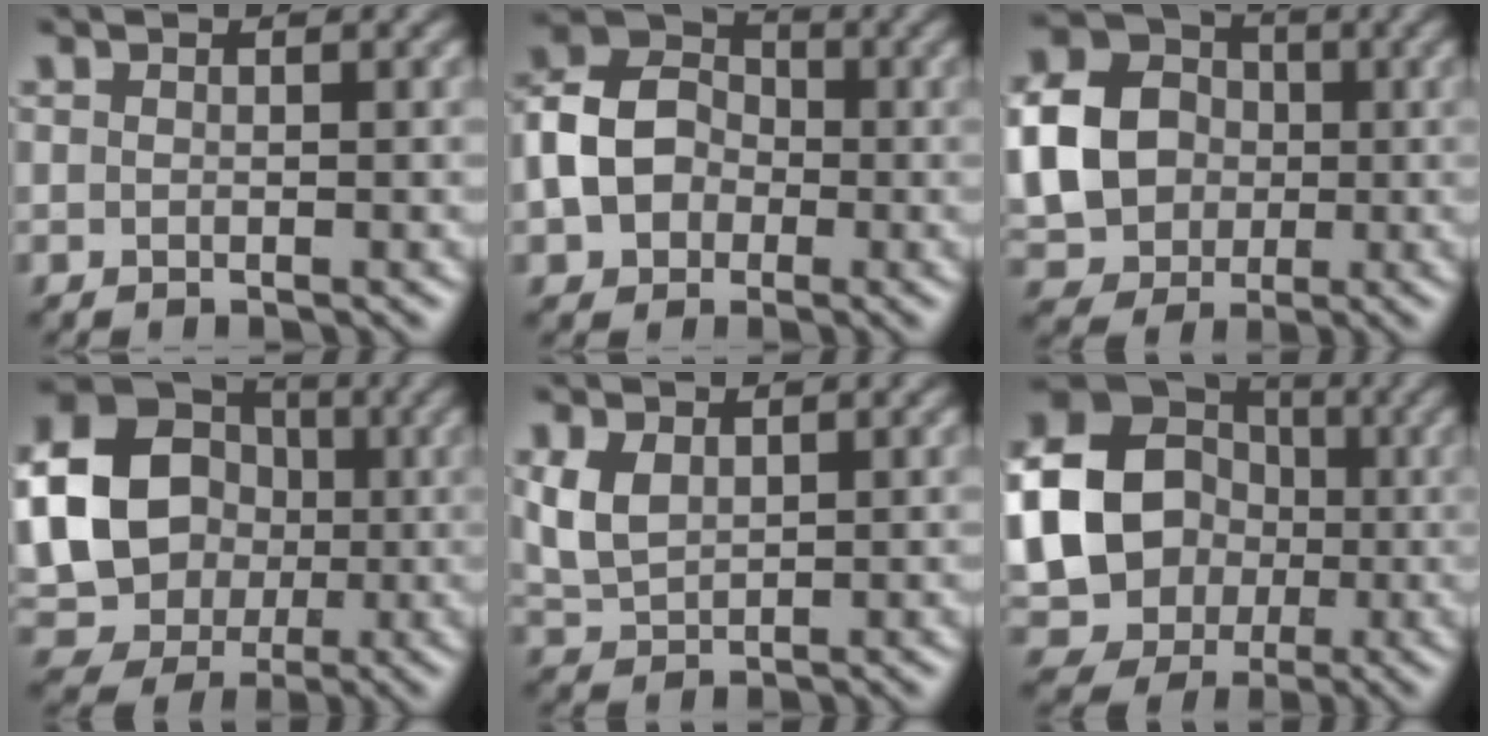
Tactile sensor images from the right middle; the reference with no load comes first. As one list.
[{"total": 6.9, "force": [-1.2, 5.6, 3.9], "torque": [-0.084, 0.006, -0.034]}, {"total": 9.5, "force": [-0.1, 8.1, 4.9], "torque": [-0.129, -0.003, -0.011]}, {"total": 18.4, "force": [0.7, 16.5, 8.0], "torque": [-0.213, 0.025, -0.027]}, {"total": 3.1, "force": [1.0, 2.1, 2.1], "torque": [-0.056, 0.001, 0.026]}, {"total": 20.0, "force": [-0.3, 18.5, 7.6], "torque": [-0.209, 0.011, -0.051]}]